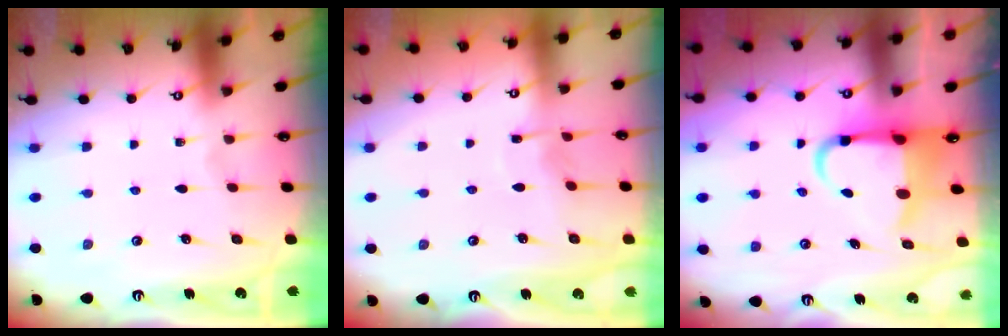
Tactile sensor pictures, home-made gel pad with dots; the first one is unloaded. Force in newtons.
{"total": 3.7, "press": 3.7, "slide": 0.4}
{"total": 6.9, "press": 6.7, "slide": 1.5}